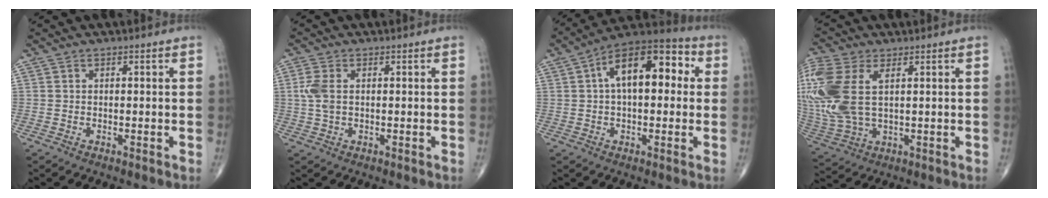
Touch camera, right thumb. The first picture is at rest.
{"total": 4.0, "force": [0.5, 2.2, 3.3], "torque": [-0.092, 0.006, 0.009]}
{"total": 15.9, "force": [3.1, 8.2, 13.2], "torque": [-0.182, 0.040, 0.038]}
{"total": 18.1, "force": [3.9, 10.0, 14.6], "torque": [-0.382, -0.001, 0.081]}